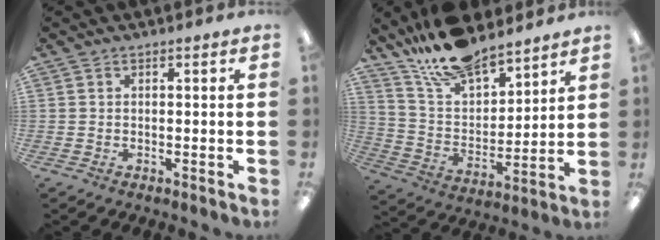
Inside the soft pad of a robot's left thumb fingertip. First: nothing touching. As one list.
[{"total": 14.9, "force": [13.0, 5.0, 5.2], "torque": [-0.117, -0.083, 0.241]}]